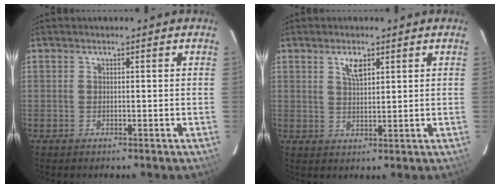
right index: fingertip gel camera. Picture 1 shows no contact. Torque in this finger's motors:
{"motor_torque": [0.09, 0.04, 0.06, 0.06]}